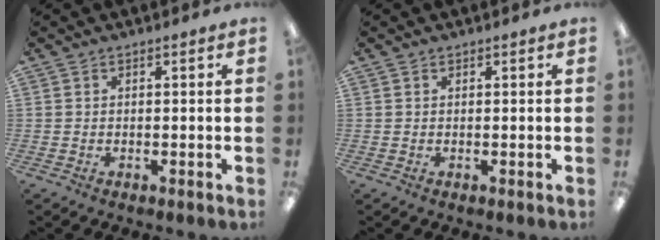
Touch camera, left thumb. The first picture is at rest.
{"total": 0.0}